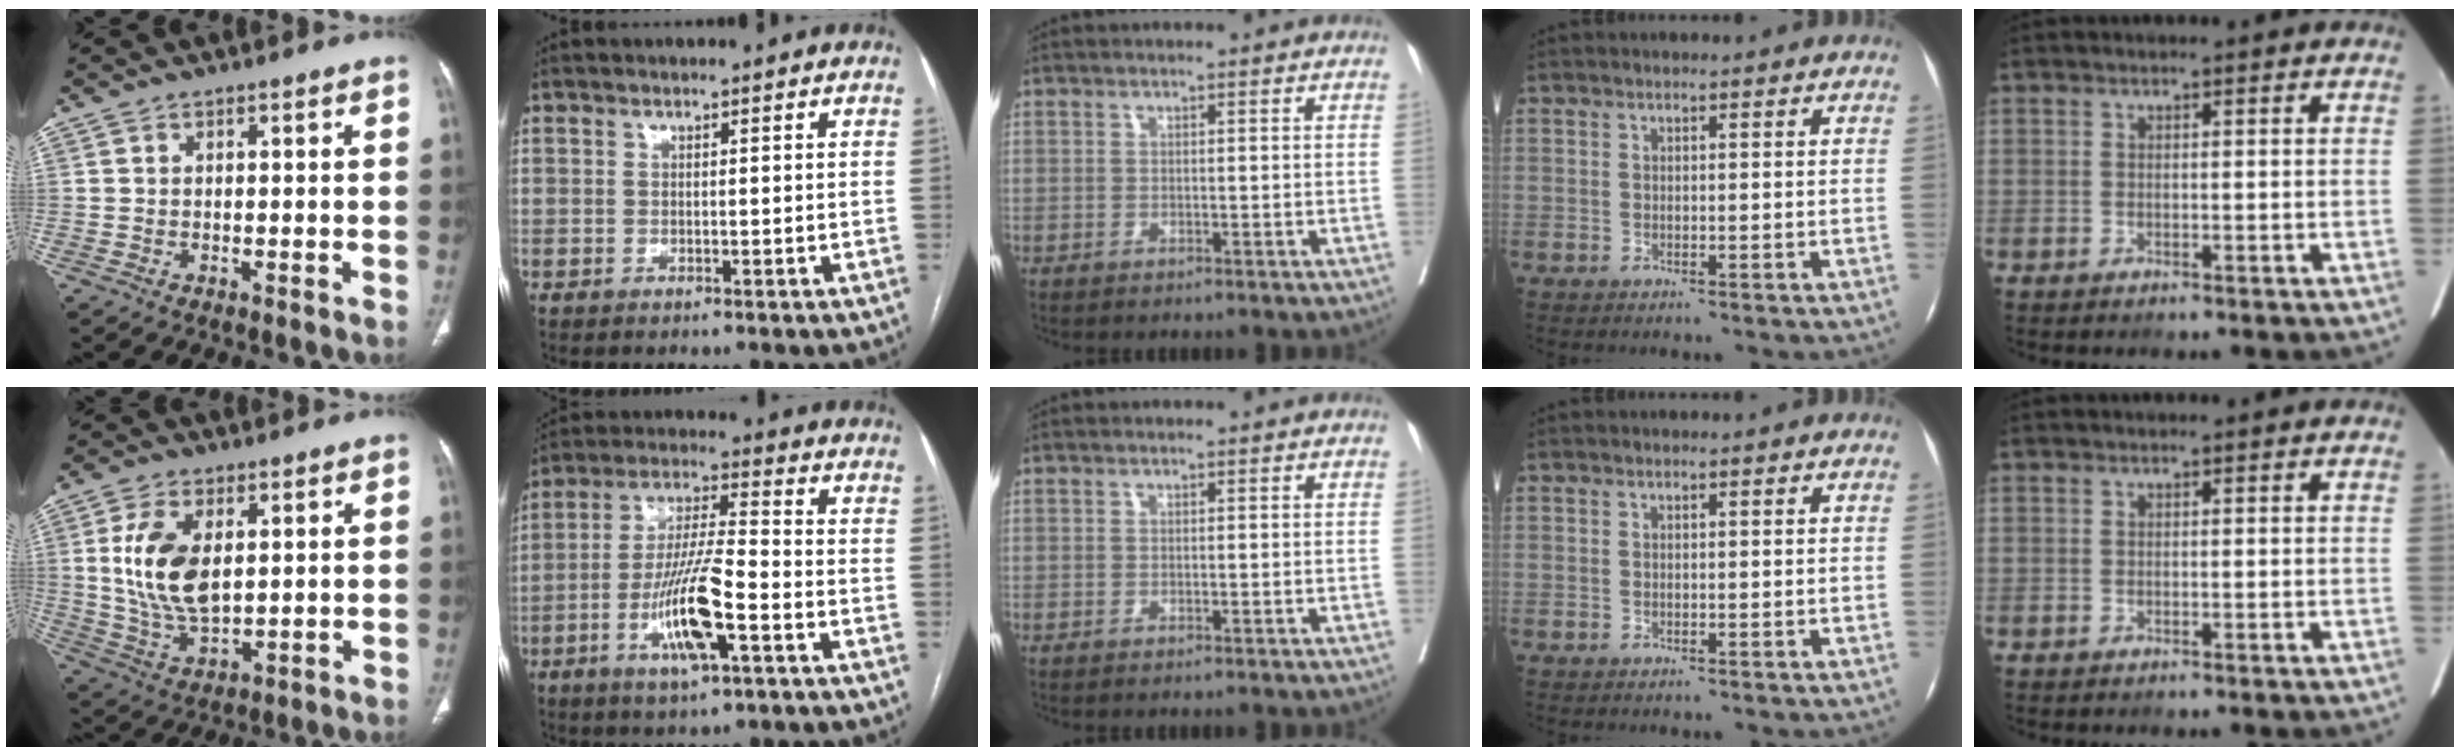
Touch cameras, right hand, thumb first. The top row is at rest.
{"thumb": {"total": 12.3, "force": [2.3, 6.7, 10.0], "torque": [-0.194, -0.014, 0.053]}, "index": {"total": 12.2, "force": [-4.6, 1.8, 11.1], "torque": [-0.219, -0.006, -0.083]}}